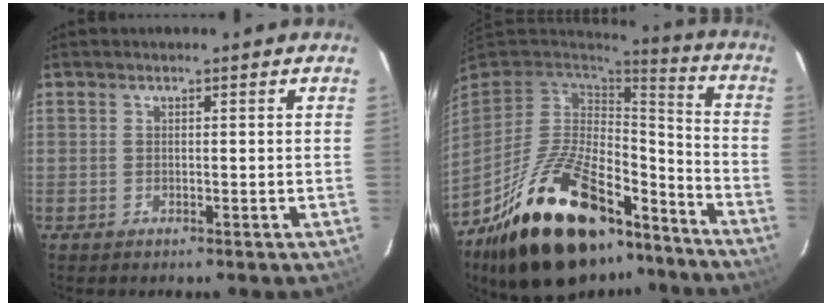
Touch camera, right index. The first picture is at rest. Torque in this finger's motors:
{"motor_torque": [0.23, -0.37, 0.00, -0.16]}